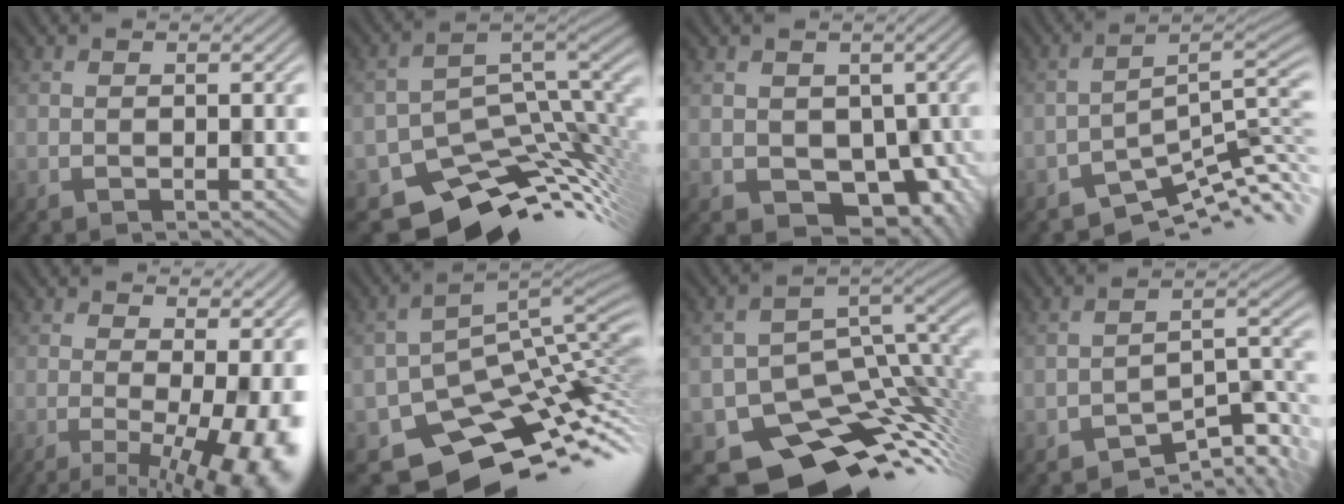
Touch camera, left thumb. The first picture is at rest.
{"total": 9.9, "force": [-7.5, 4.8, 4.2], "torque": [-0.073, -0.029, -0.101]}
{"total": 5.0, "force": [-1.3, 4.2, 2.3], "torque": [-0.042, -0.029, -0.004]}
{"total": 7.9, "force": [-6.4, 1.5, 4.3], "torque": [-0.058, -0.001, -0.103]}
{"total": 10.3, "force": [-2.3, 3.5, 9.4], "torque": [-0.129, -0.012, -0.017]}
{"total": 10.2, "force": [-5.9, 6.0, 5.8], "torque": [-0.101, -0.027, -0.082]}
{"total": 12.8, "force": [-7.6, 8.2, 6.3], "torque": [-0.110, -0.048, -0.092]}
{"total": 6.3, "force": [-5.5, 1.4, 2.7], "torque": [-0.030, 0.001, -0.088]}